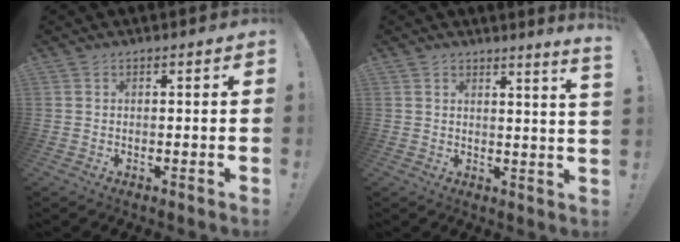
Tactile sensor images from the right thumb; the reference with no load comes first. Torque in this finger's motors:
{"motor_torque": [-0.06, -0.06, 0.01, 0.02, 0.01]}